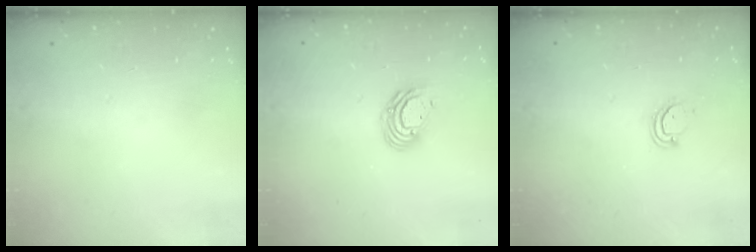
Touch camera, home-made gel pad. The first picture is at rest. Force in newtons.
{"total": 8.1, "press": 8.0, "slide": 1.4}
{"total": 4.0, "press": 4.0, "slide": 0.4}